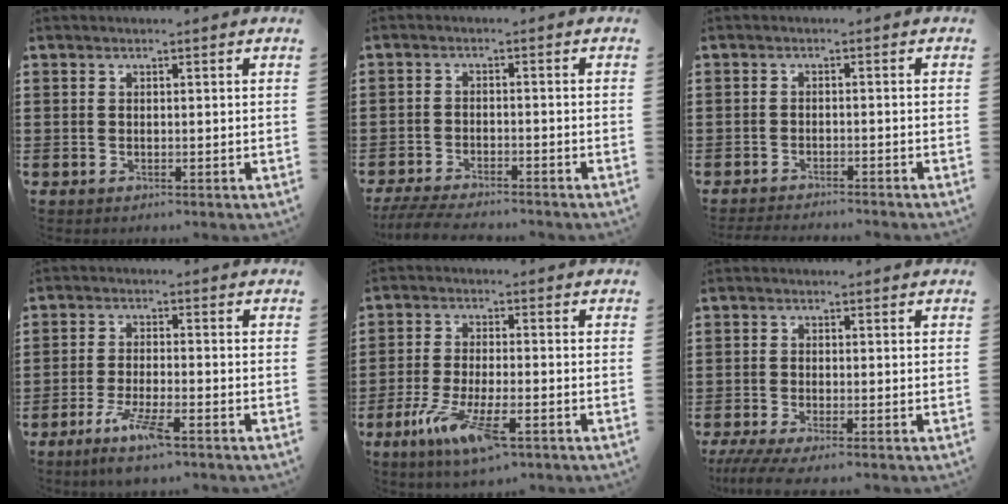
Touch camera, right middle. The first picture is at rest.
{"total": 4.2, "force": [-4.0, 0.2, 1.3], "torque": [-0.035, -0.010, -0.082]}
{"total": 2.2, "force": [-2.1, -0.1, 0.3], "torque": [-0.007, -0.002, -0.044]}
{"total": 5.5, "force": [-3.6, 0.7, 4.1], "torque": [-0.083, -0.008, -0.066]}
{"total": 9.0, "force": [-4.3, 2.4, 7.6], "torque": [-0.161, -0.012, -0.078]}
{"total": 2.3, "force": [-1.7, 0.0, 1.5], "torque": [-0.033, -0.009, -0.033]}